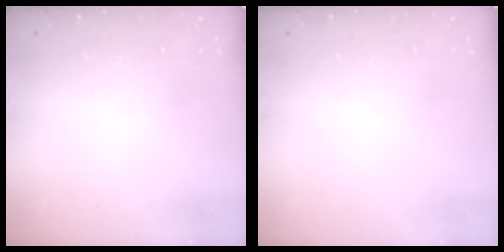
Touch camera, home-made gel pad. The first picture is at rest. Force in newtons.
{"total": 0.0}